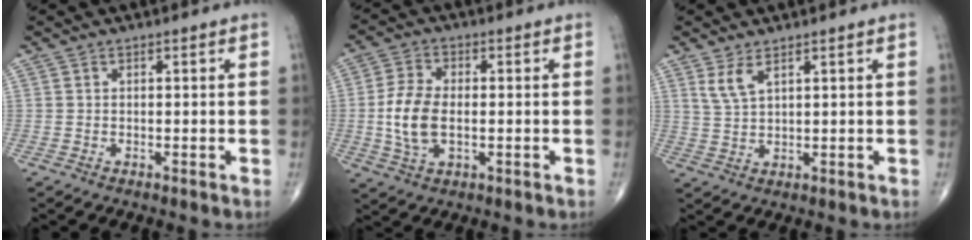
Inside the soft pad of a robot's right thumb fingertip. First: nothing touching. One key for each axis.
{"total": 9.2, "fx": -0.8, "fy": 5.1, "fz": 7.6, "tx": -0.159, "ty": 0.004, "tz": -0.015}
{"total": 3.6, "fx": 2.2, "fy": 1.2, "fz": 2.6, "tx": -0.058, "ty": -0.011, "tz": 0.053}